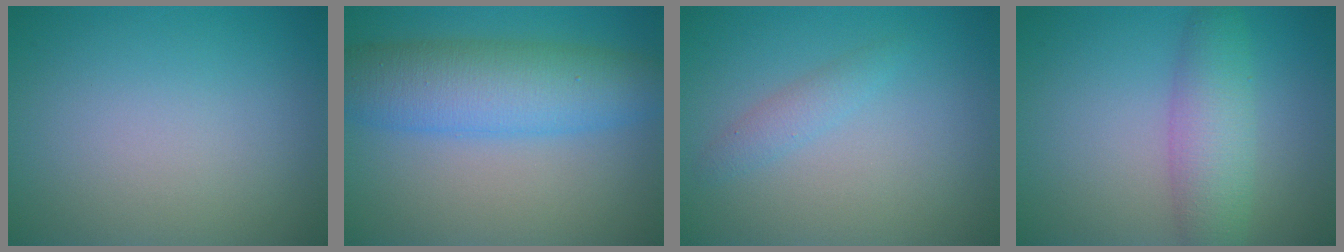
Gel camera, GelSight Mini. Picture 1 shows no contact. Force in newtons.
{"total": 7.4, "press": 7.4, "slide": 0.1}
{"total": 1.4, "press": 1.4, "slide": 0.0}
{"total": 4.3, "press": 4.3, "slide": 0.0}